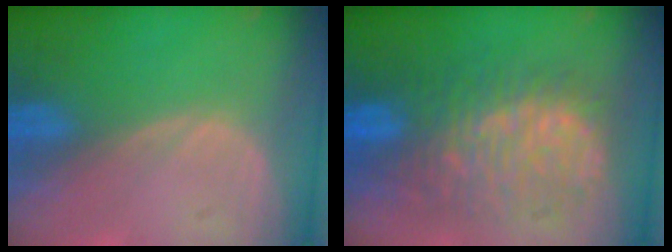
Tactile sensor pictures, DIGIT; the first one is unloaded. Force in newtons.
{"total": 11.9, "press": 11.8, "slide": 1.4}